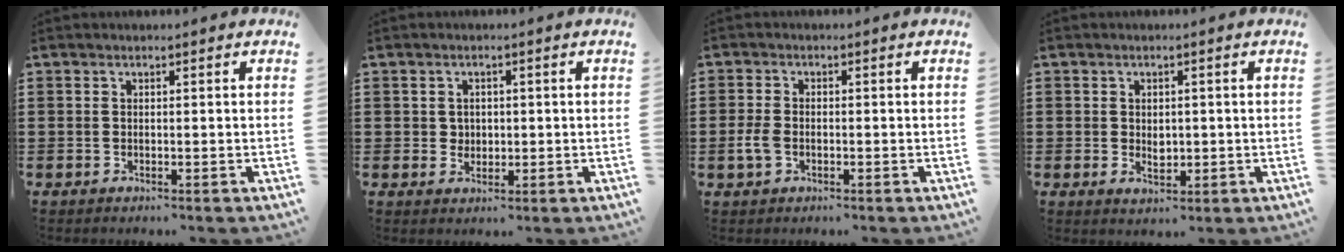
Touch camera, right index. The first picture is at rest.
{"total": 1.8, "force": [0.5, 1.7, 0.5], "torque": [-0.015, 0.011, 0.007]}
{"total": 2.8, "force": [-0.7, 1.7, 2.1], "torque": [-0.061, -0.007, -0.019]}
{"total": 2.0, "force": [0.0, 1.6, 1.2], "torque": [-0.017, 0.004, -0.002]}